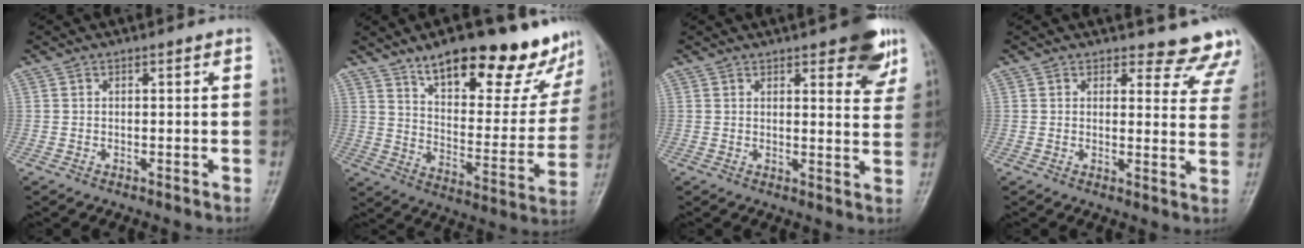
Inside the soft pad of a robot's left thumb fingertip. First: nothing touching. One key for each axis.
{"total": 24.4, "fx": 17.1, "fy": 8.6, "fz": 15.2, "tx": -0.165, "ty": -0.082, "tz": 0.252}
{"total": 10.0, "fx": 6.4, "fy": 3.4, "fz": 6.9, "tx": -0.054, "ty": -0.029, "tz": 0.075}
{"total": 9.9, "fx": 9.4, "fy": 3.1, "fz": 0.3, "tx": 0.048, "ty": -0.077, "tz": 0.079}